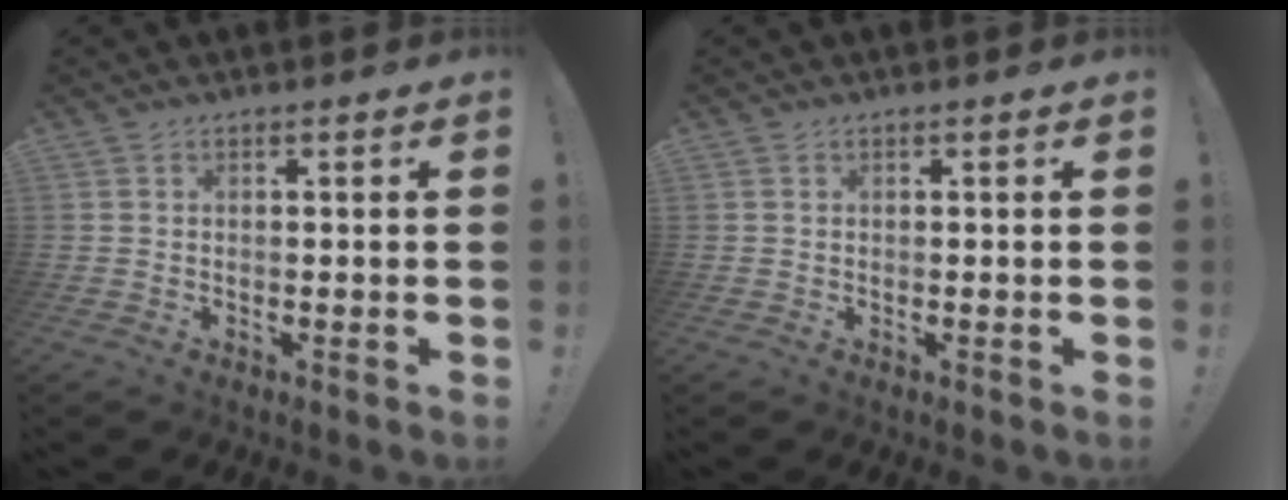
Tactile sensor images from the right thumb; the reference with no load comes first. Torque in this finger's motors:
{"motor_torque": [-0.11, 0.01, -0.07, 0.26, -0.04]}